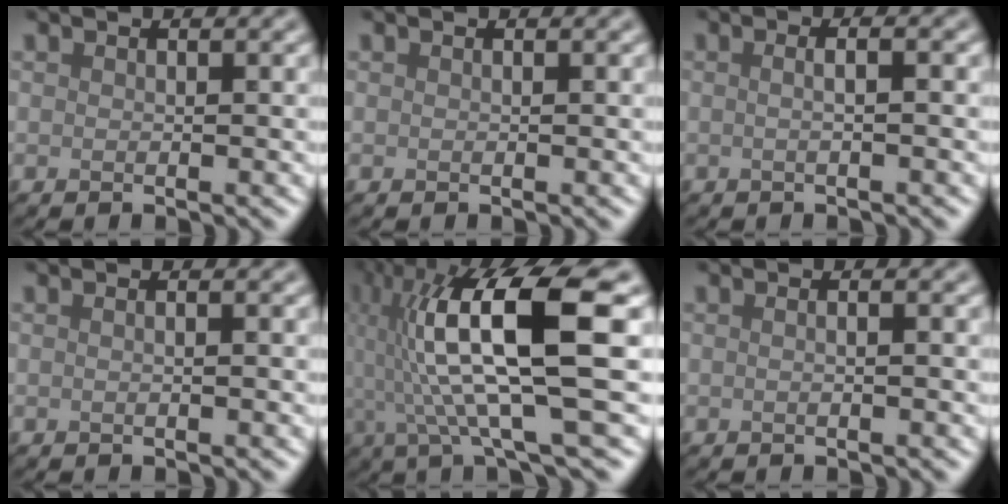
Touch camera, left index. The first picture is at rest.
{"total": 0.0}
{"total": 2.6, "force": [0.4, 1.3, 2.3], "torque": [-0.010, 0.008, -0.019]}
{"total": 1.2, "force": [0.2, 0.6, 1.0], "torque": [-0.004, -0.005, -0.015]}
{"total": 12.8, "force": [0.6, 2.6, 12.5], "torque": [-0.223, 0.017, 0.018]}
{"total": 1.9, "force": [0.3, 0.9, 1.6], "torque": [-0.006, 0.005, -0.019]}